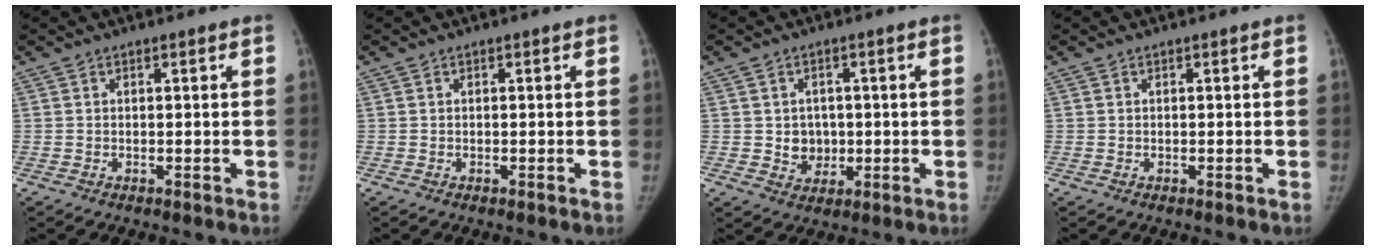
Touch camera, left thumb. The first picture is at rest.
{"total": 0.0}
{"total": 4.7, "force": [-0.1, 4.3, 2.0], "torque": [0.001, 0.003, 0.005]}
{"total": 0.0}